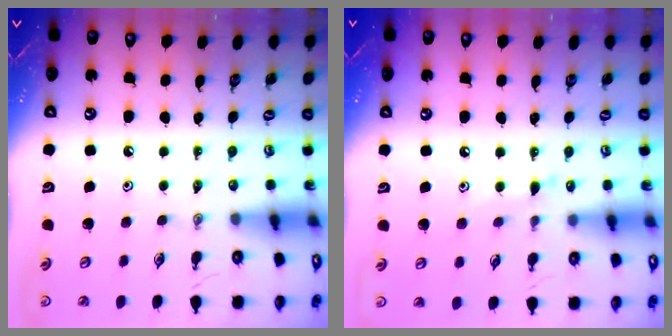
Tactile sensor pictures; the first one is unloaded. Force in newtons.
{"total": 7.0, "press": 7.0, "slide": 0.3}